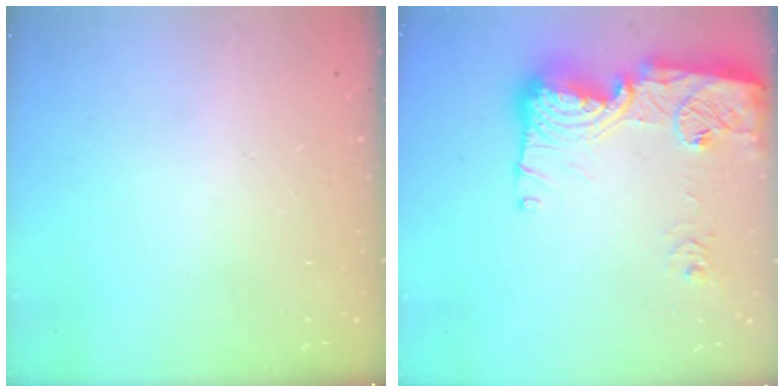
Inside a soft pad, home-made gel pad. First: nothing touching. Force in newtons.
{"total": 18.9, "press": 18.8, "slide": 1.7}